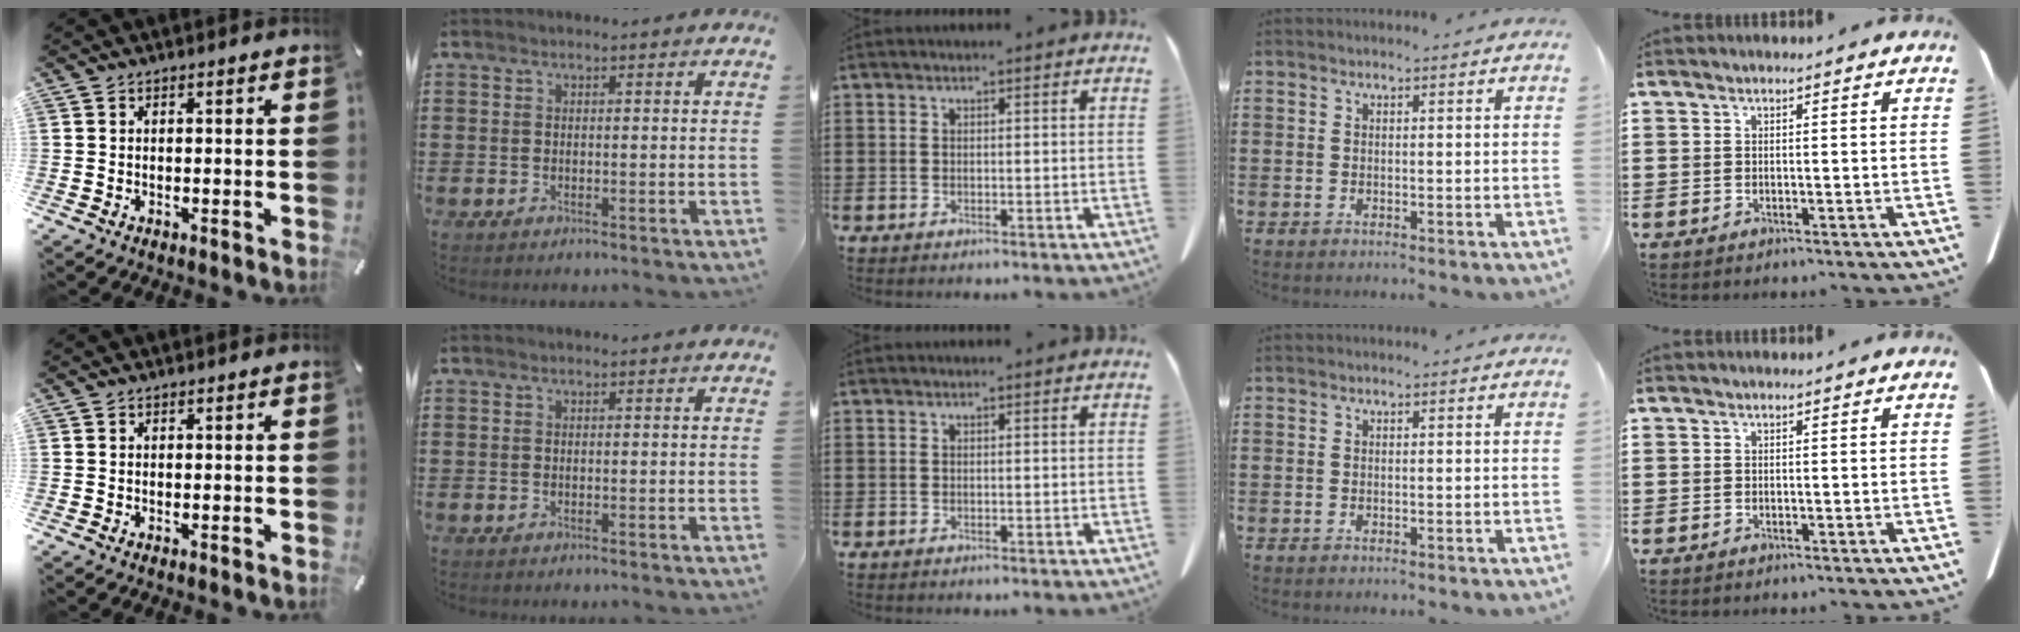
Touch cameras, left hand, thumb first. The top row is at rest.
{}